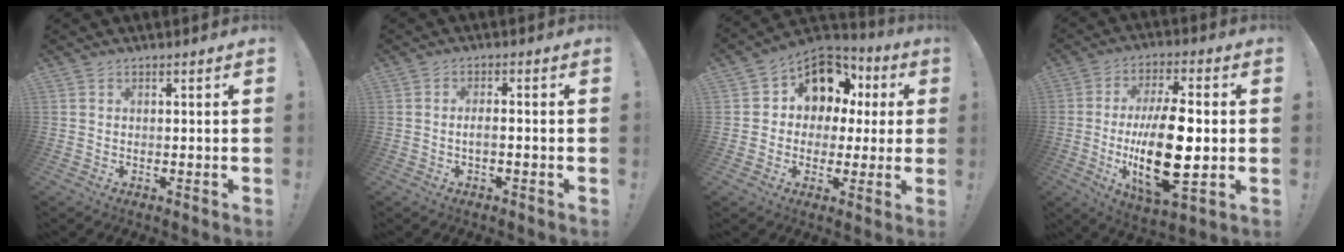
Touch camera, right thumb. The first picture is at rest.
{"total": 2.5, "force": [-1.1, 0.3, 2.2], "torque": [-0.046, 0.007, -0.017]}
{"total": 12.8, "force": [5.2, 10.0, 6.1], "torque": [-0.086, -0.031, 0.106]}
{"total": 21.1, "force": [-1.9, 8.4, 19.3], "torque": [-0.355, -0.009, -0.029]}